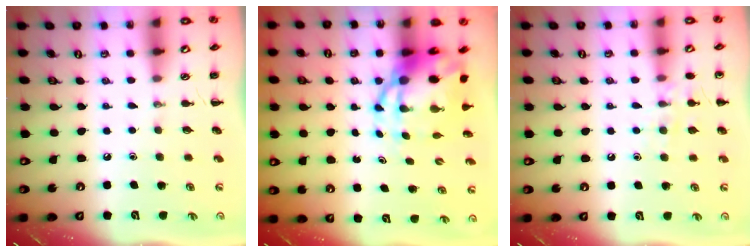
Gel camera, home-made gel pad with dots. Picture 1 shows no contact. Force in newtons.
{"total": 9.2, "press": 9.0, "slide": 2.2}
{"total": 8.5, "press": 8.4, "slide": 1.4}